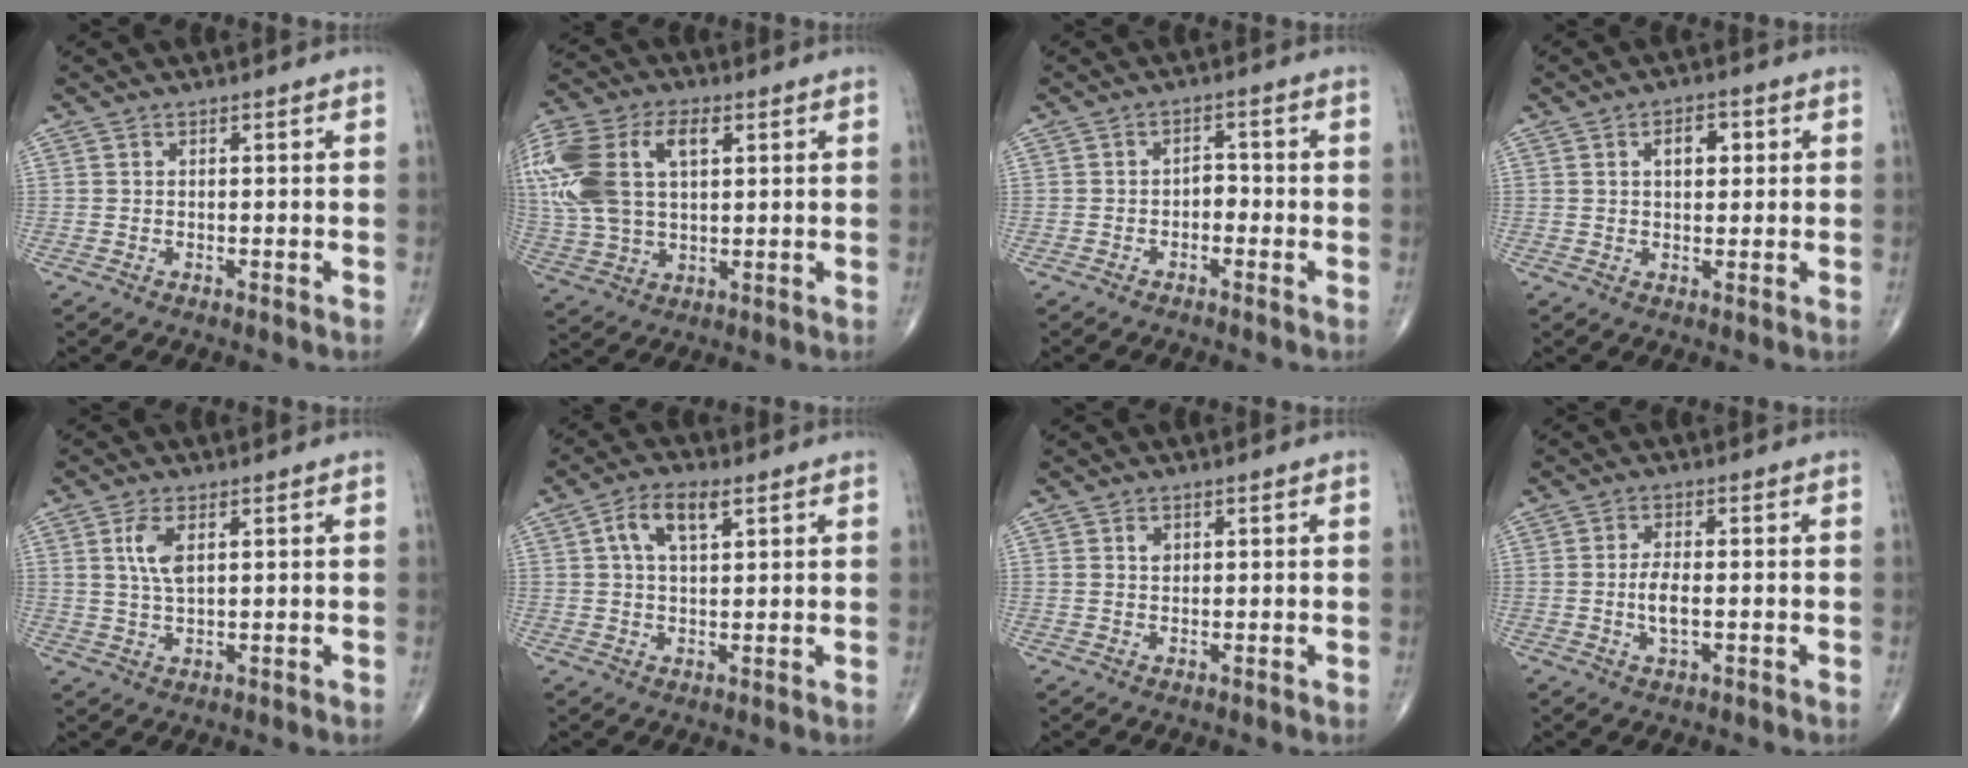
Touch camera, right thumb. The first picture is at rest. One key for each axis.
{"total": 22.7, "fx": 6.0, "fy": 13.6, "fz": 17.2, "tx": -0.410, "ty": 0.027, "tz": 0.114}
{"total": 2.4, "fx": -1.0, "fy": 1.5, "fz": 1.5, "tx": -0.008, "ty": 0.016, "tz": -0.023}
{"total": 4.8, "fx": 1.4, "fy": 2.7, "fz": 3.7, "tx": -0.043, "ty": 0.002, "tz": 0.020}
{"total": 5.1, "fx": 1.7, "fy": 2.2, "fz": 4.3, "tx": -0.090, "ty": -0.005, "tz": 0.036}
{"total": 6.5, "fx": 2.6, "fy": 3.1, "fz": 5.1, "tx": -0.093, "ty": 0.005, "tz": 0.046}
{"total": 1.6, "fx": 0.7, "fy": 1.1, "fz": 0.9, "tx": -0.010, "ty": -0.004, "tz": 0.013}
{"total": 4.1, "fx": -0.6, "fy": 1.7, "fz": 3.7, "tx": -0.072, "ty": 0.001, "tz": -0.011}